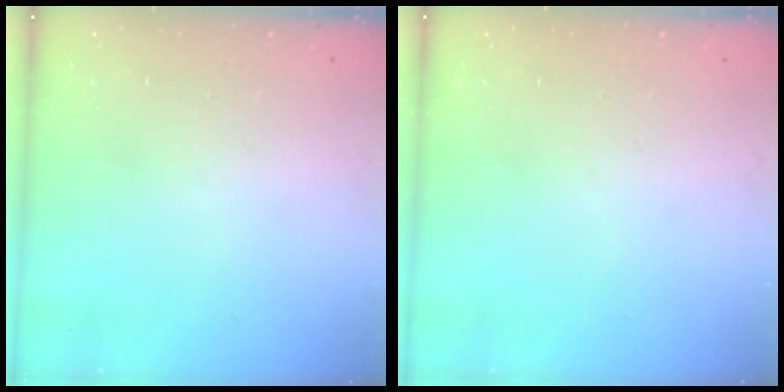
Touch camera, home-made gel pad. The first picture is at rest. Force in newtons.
{"total": 0.0}